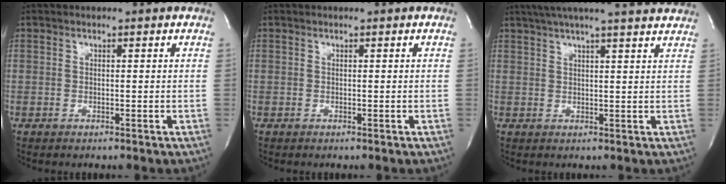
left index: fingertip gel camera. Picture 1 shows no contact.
{"total": 0.0}
{"total": 15.9, "force": [14.1, -0.1, 7.3], "torque": [-0.122, 0.014, 0.179]}